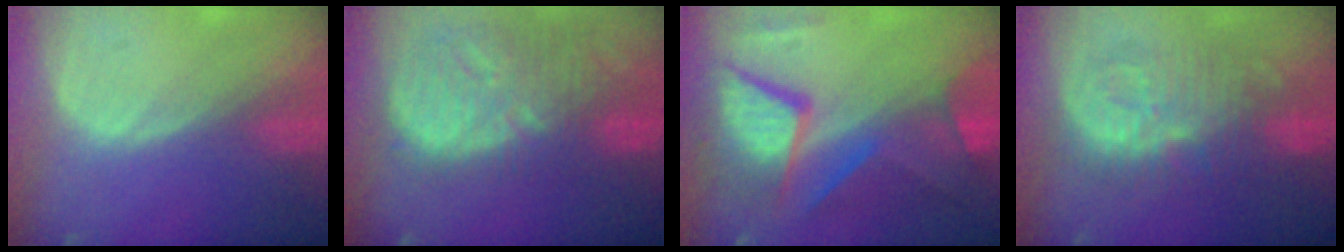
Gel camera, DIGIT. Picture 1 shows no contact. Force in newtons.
{"total": 13.5, "press": 11.7, "slide": 6.8}
{"total": 11.9, "press": 11.9, "slide": 1.1}
{"total": 9.5, "press": 9.4, "slide": 0.8}